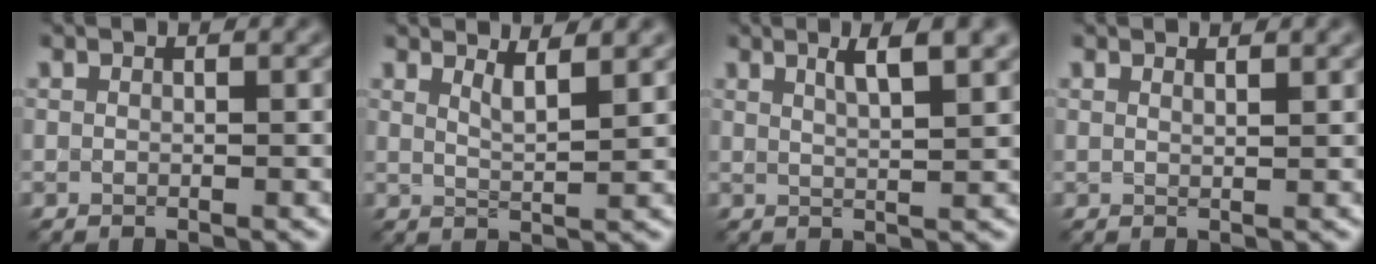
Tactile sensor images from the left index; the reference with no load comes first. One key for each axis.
{"total": 2.5, "fx": 1.7, "fy": 0.6, "fz": 1.8, "tx": -0.019, "ty": -0.002, "tz": 0.027}
{"total": 4.4, "fx": 2.4, "fy": 1.1, "fz": 3.5, "tx": -0.037, "ty": 0.009, "tz": 0.031}
{"total": 1.4, "fx": 1.1, "fy": 0.4, "fz": 0.7, "tx": -0.005, "ty": 0.000, "tz": 0.011}